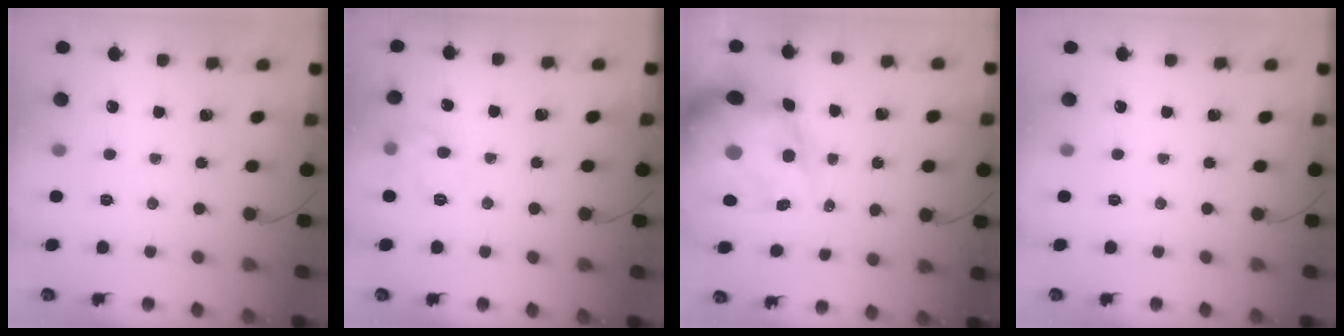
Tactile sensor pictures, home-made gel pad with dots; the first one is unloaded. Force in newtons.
{"total": 9.1, "press": 9.1, "slide": 0.4}
{"total": 17.3, "press": 16.7, "slide": 4.4}
{"total": 0.0}